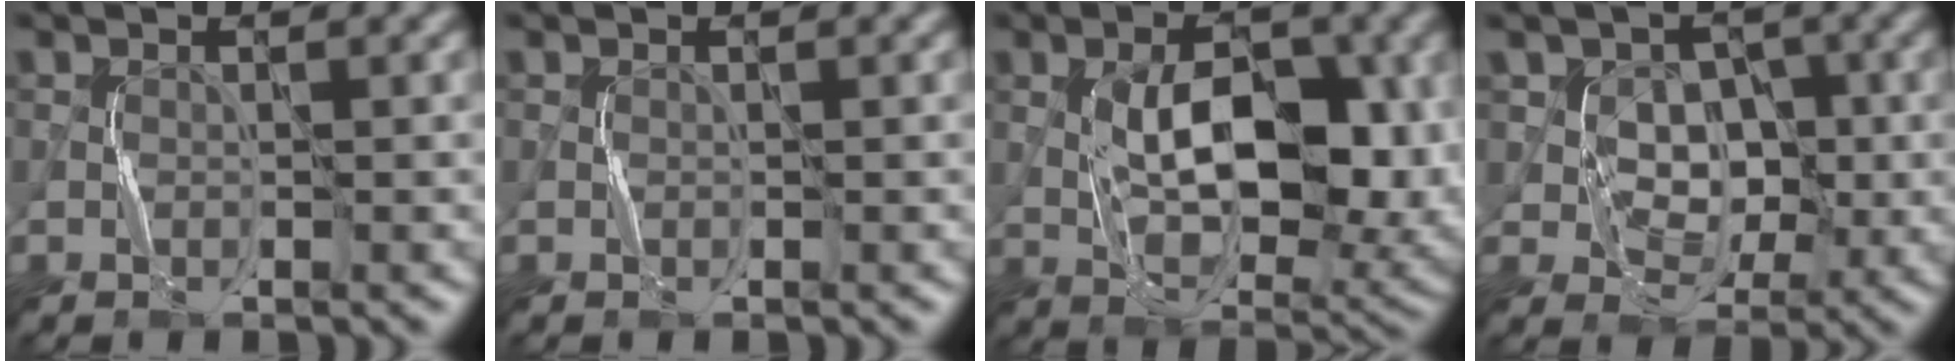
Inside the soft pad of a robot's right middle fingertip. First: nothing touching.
{"total": 0.0}
{"total": 9.9, "force": [0.7, 5.1, 8.5], "torque": [-0.141, -0.004, 0.019]}
{"total": 5.9, "force": [0.7, 5.0, 3.1], "torque": [-0.045, 0.006, 0.009]}